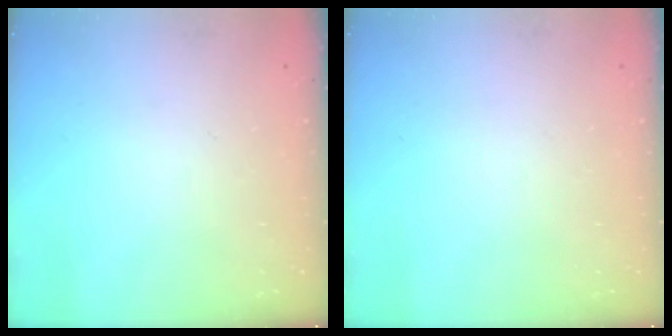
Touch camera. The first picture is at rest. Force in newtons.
{"total": 0.0}